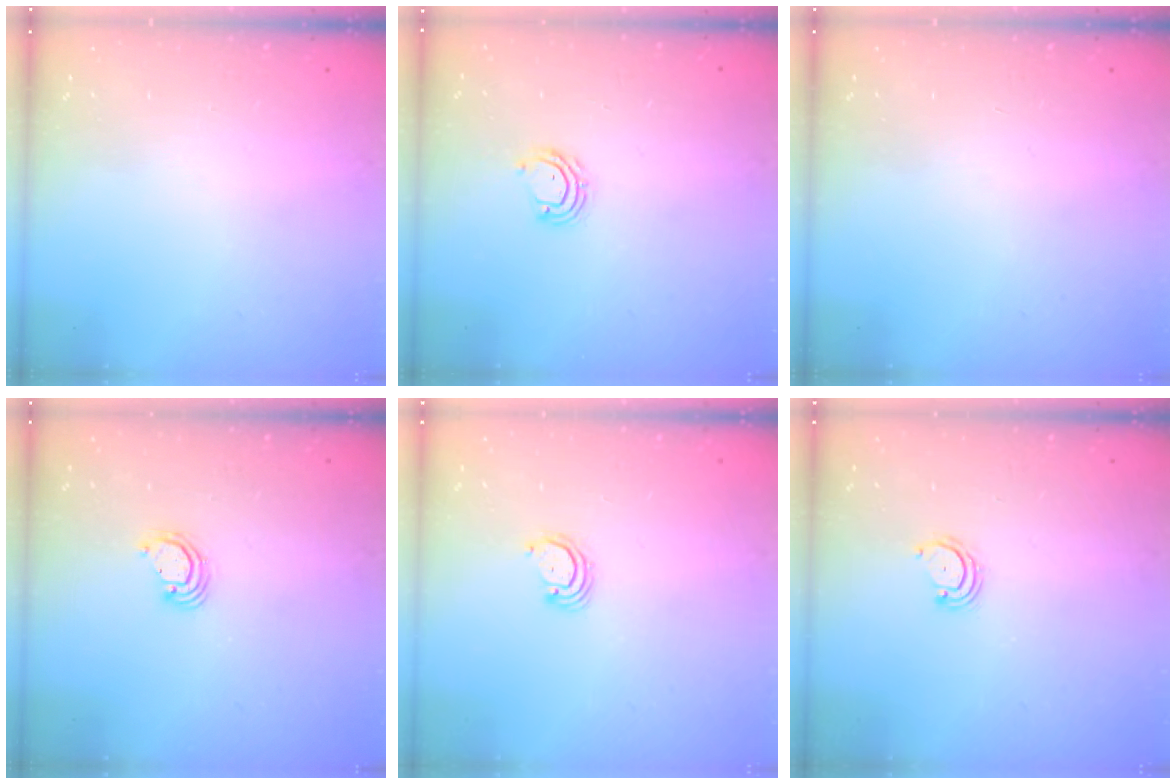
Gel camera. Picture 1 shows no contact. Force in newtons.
{"total": 5.0, "press": 4.9, "slide": 0.3}
{"total": 0.0}
{"total": 3.6, "press": 3.6, "slide": 0.3}
{"total": 2.8, "press": 2.8, "slide": 0.2}
{"total": 2.8, "press": 2.8, "slide": 0.3}